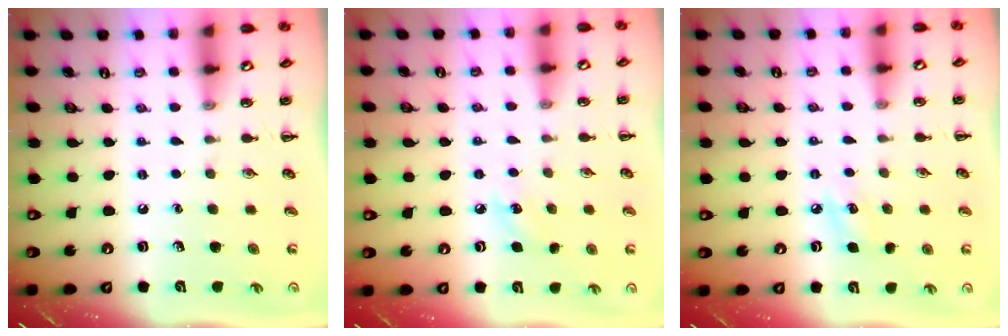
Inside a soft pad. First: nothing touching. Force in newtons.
{"total": 5.6, "press": 5.4, "slide": 1.6}
{"total": 6.3, "press": 6.0, "slide": 2.0}